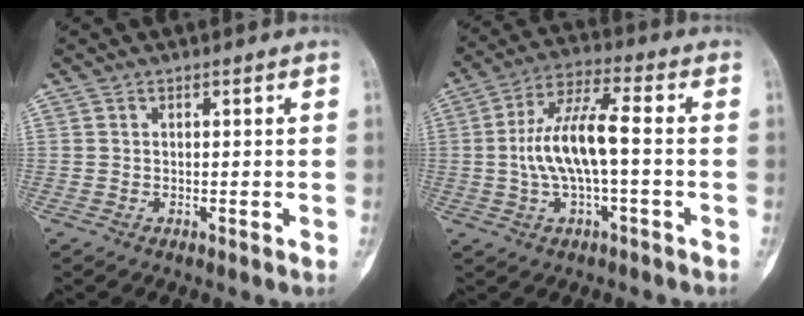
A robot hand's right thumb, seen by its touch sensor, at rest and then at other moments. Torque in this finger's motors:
{"motor_torque": [-0.17, 1.50, 1.28, 0.32, 0.16]}